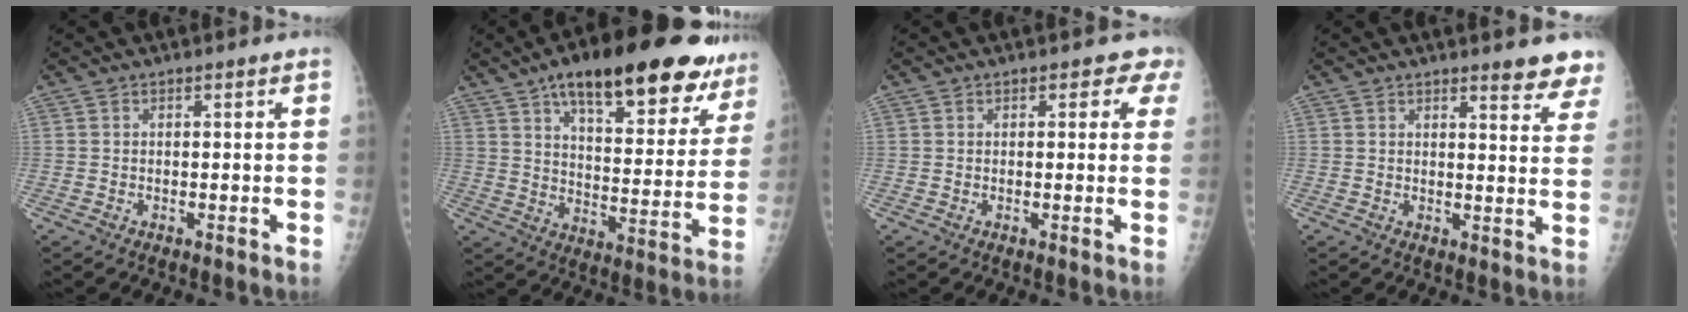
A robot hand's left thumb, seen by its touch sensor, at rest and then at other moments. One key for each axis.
{"total": 26.8, "fx": 17.6, "fy": 9.6, "fz": 17.7, "tx": -0.216, "ty": -0.040, "tz": 0.247}
{"total": 2.7, "fx": 1.7, "fy": 2.0, "fz": 0.7, "tx": 0.027, "ty": -0.006, "tz": 0.007}
{"total": 7.0, "fx": 6.0, "fy": 1.5, "fz": 3.3, "tx": -0.013, "ty": -0.034, "tz": 0.055}